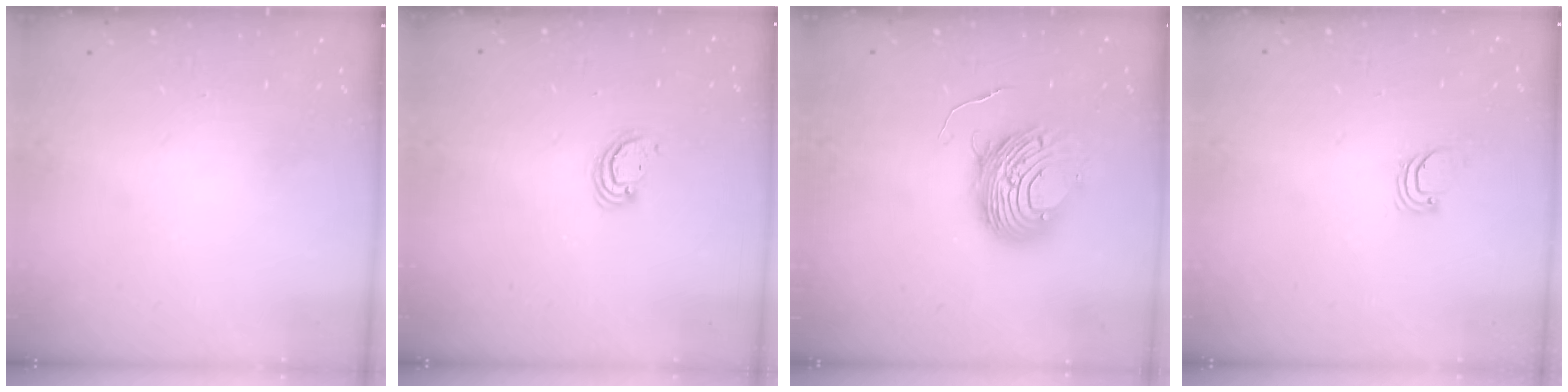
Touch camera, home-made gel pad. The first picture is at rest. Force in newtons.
{"total": 3.0, "press": 2.9, "slide": 0.3}
{"total": 10.3, "press": 10.3, "slide": 1.0}
{"total": 0.9, "press": 0.9, "slide": 0.1}